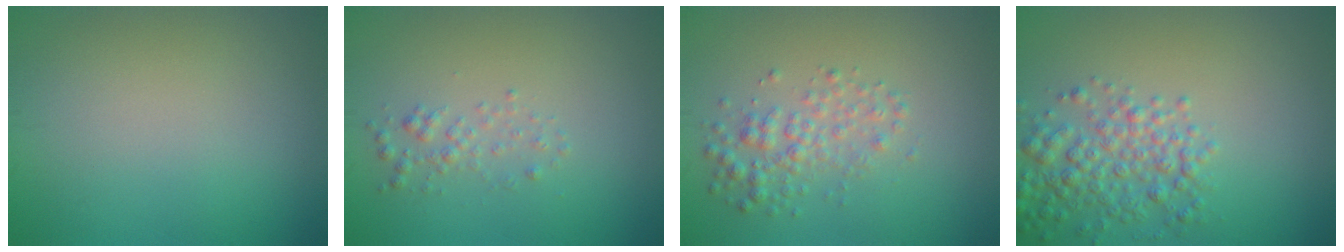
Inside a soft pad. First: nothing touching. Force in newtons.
{"total": 1.3, "press": 1.3, "slide": 0.0}
{"total": 2.6, "press": 2.6, "slide": 0.0}
{"total": 4.1, "press": 4.1, "slide": 0.1}